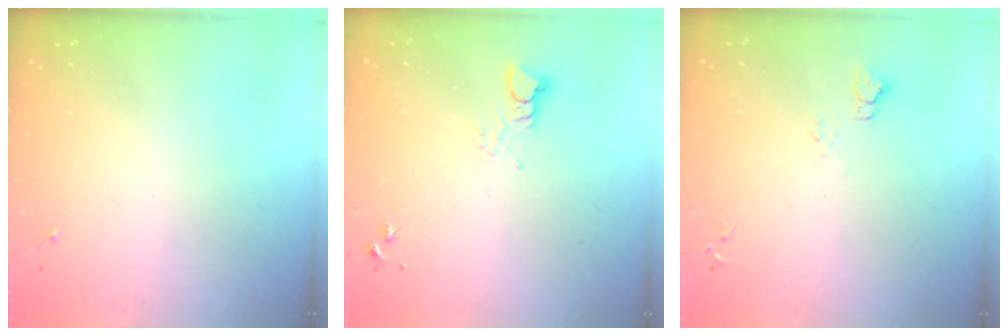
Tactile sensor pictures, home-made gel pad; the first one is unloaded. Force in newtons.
{"total": 3.3, "press": 3.3, "slide": 0.4}
{"total": 5.0, "press": 5.0, "slide": 0.6}